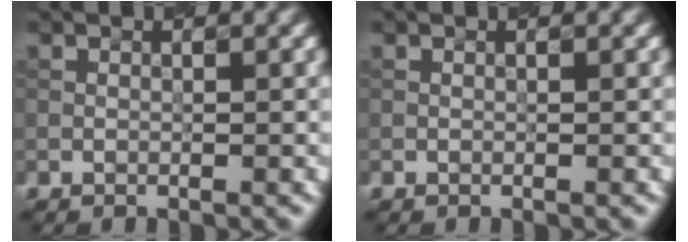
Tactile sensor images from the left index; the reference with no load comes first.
{"total": 0.0}